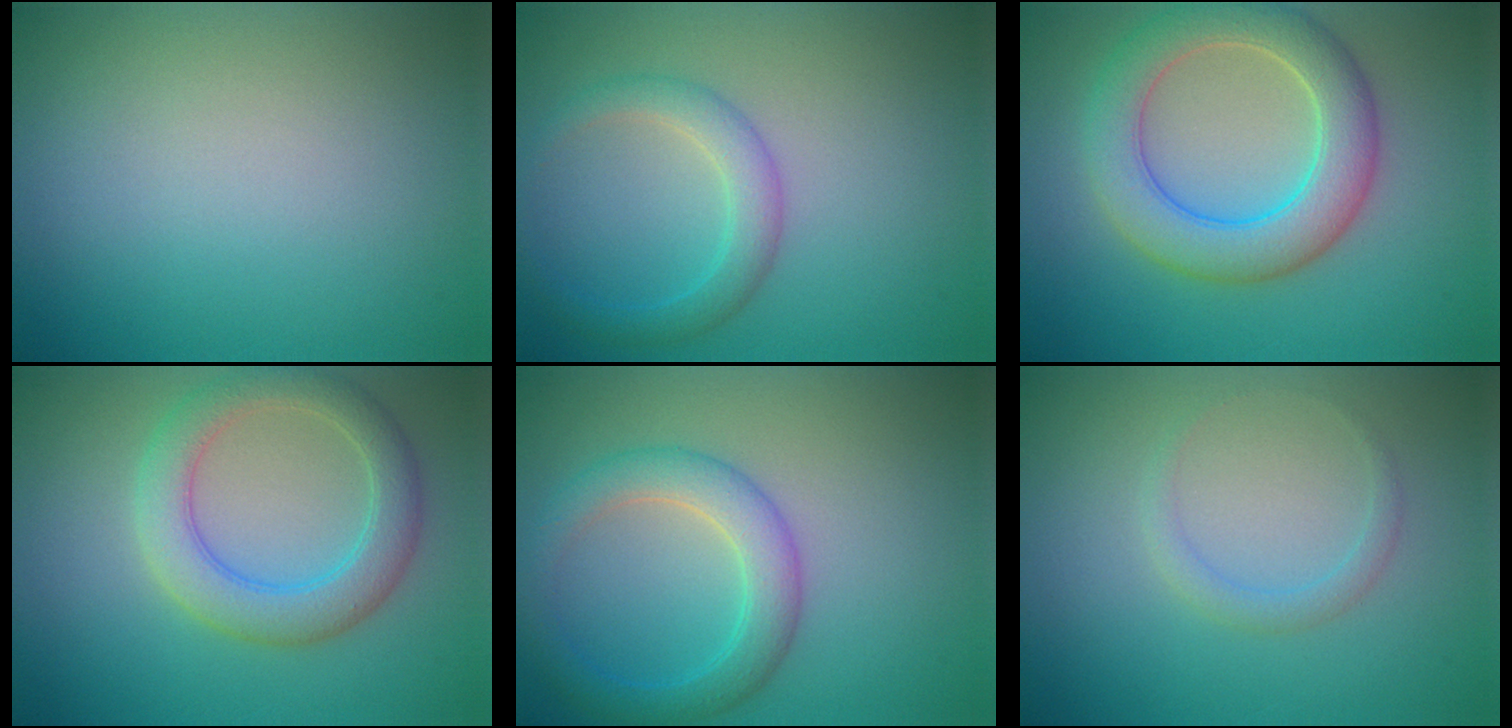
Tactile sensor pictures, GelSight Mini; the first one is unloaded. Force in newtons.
{"total": 2.7, "press": 2.7, "slide": 0.1}
{"total": 6.4, "press": 6.4, "slide": 0.3}
{"total": 4.7, "press": 4.7, "slide": 0.4}
{"total": 4.0, "press": 4.0, "slide": 0.1}
{"total": 1.3, "press": 1.3, "slide": 0.1}